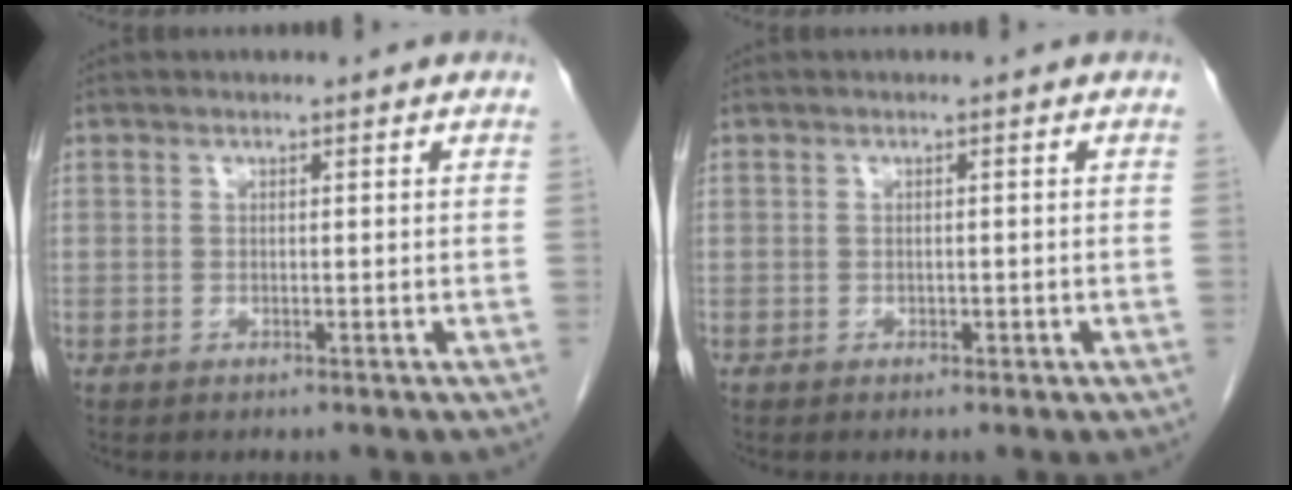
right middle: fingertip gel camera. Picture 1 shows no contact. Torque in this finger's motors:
{"motor_torque": [-0.13, -0.19, -0.03, -0.01]}